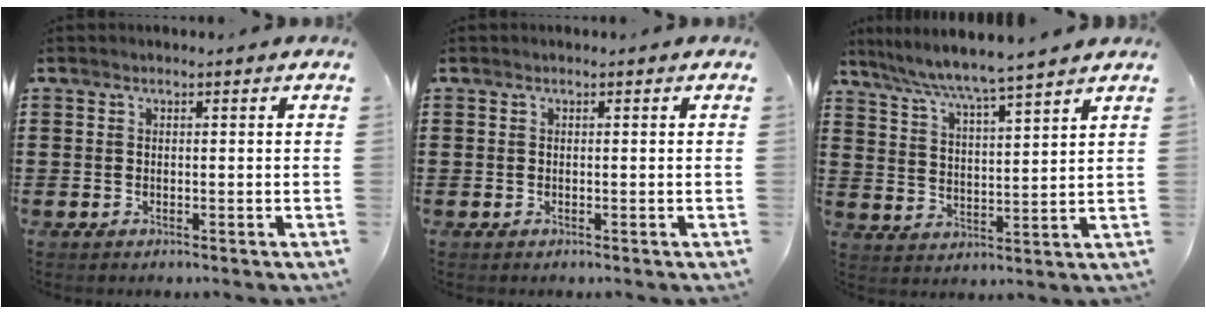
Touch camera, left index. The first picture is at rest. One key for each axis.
{"total": 0.0}
{"total": 5.8, "fx": 5.3, "fy": -0.8, "fz": 2.2, "tx": -0.064, "ty": -0.033, "tz": 0.088}